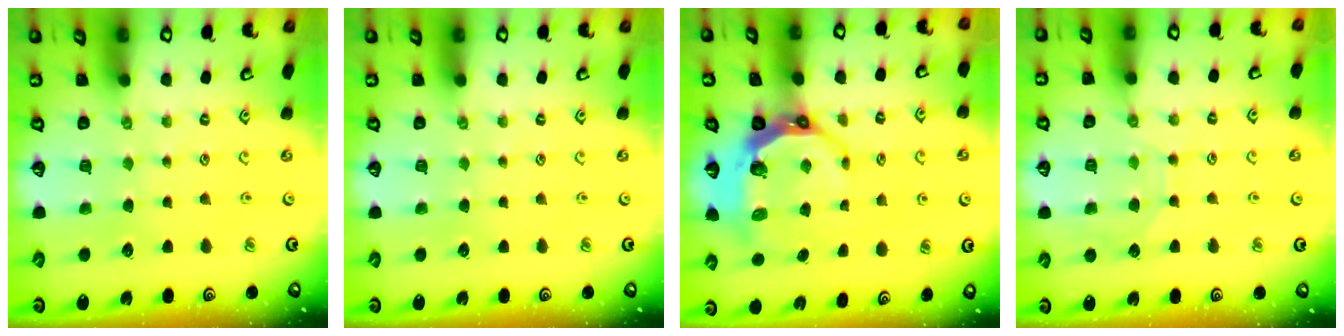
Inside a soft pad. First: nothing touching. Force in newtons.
{"total": 0.0}
{"total": 7.9, "press": 6.9, "slide": 3.8}
{"total": 7.0, "press": 7.0, "slide": 0.5}